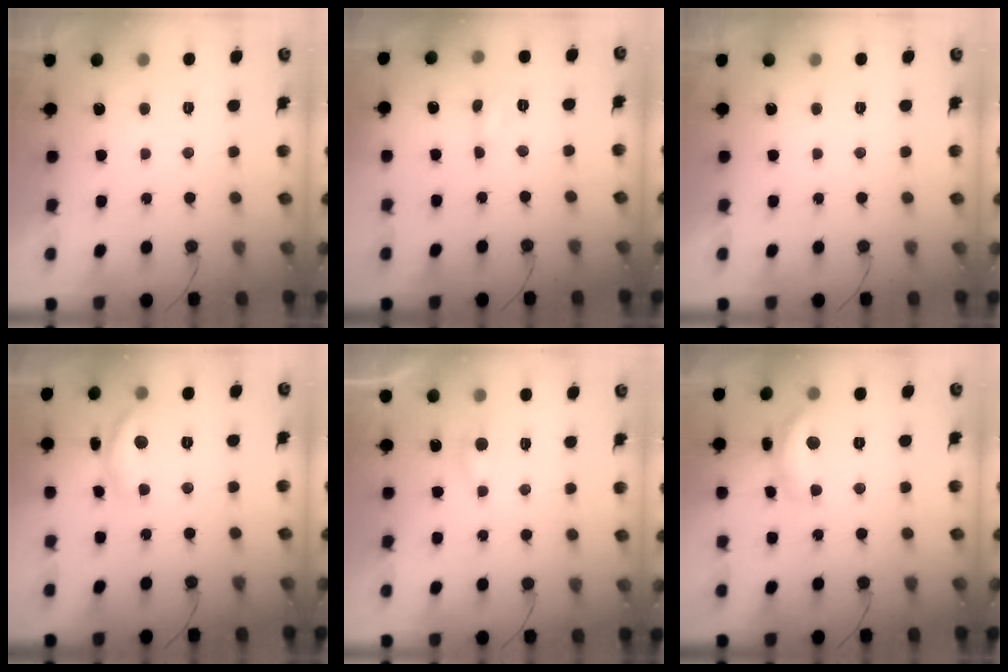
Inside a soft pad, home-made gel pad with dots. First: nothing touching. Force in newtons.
{"total": 2.8, "press": 2.8, "slide": 0.4}
{"total": 0.0}
{"total": 10.4, "press": 10.4, "slide": 0.6}
{"total": 2.3, "press": 2.3, "slide": 0.3}
{"total": 12.1, "press": 12.1, "slide": 0.6}